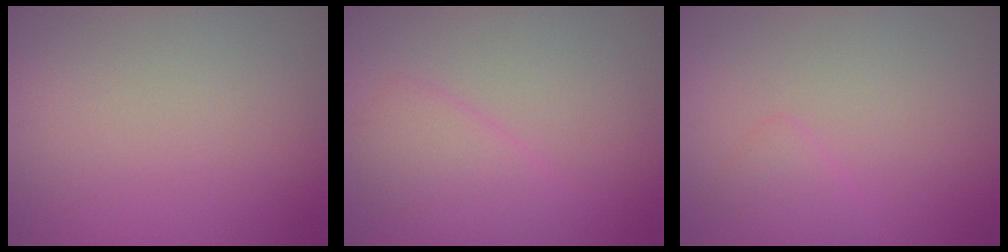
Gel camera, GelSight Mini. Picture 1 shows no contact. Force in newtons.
{"total": 2.7, "press": 2.7, "slide": 0.2}
{"total": 1.4, "press": 1.4, "slide": 0.1}